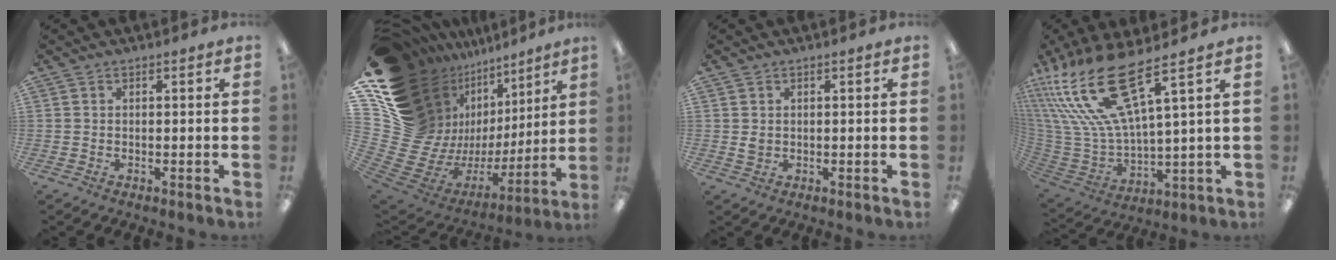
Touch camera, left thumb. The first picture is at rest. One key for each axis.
{"total": 21.3, "fx": 7.7, "fy": 16.9, "fz": 10.4, "tx": -0.179, "ty": -0.107, "tz": 0.212}
{"total": 1.7, "fx": 0.5, "fy": 1.5, "fz": 0.5, "tx": -0.011, "ty": 0.003, "tz": 0.008}
{"total": 22.4, "fx": 13.8, "fy": 6.1, "fz": 16.6, "tx": -0.360, "ty": -0.088, "tz": 0.236}